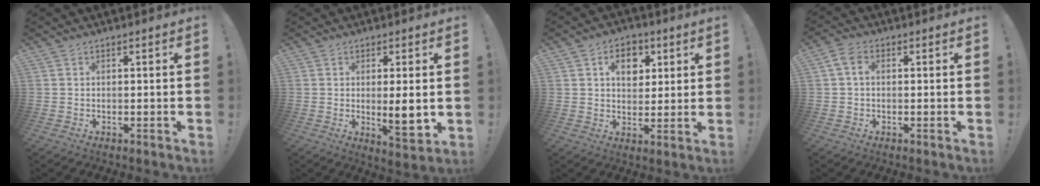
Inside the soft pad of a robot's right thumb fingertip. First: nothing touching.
{"total": 7.7, "force": [0.3, 1.6, 7.6], "torque": [-0.106, -0.019, 0.005]}
{"total": 8.6, "force": [3.6, 6.1, 4.8], "torque": [-0.064, -0.007, 0.064]}
{"total": 4.4, "force": [0.7, 2.9, 3.3], "torque": [-0.076, 0.013, 0.015]}